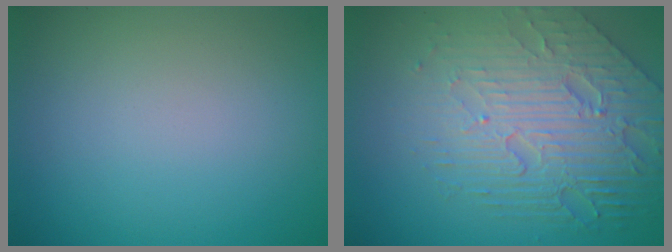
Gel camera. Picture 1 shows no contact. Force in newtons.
{"total": 8.1, "press": 5.5, "slide": 5.9}